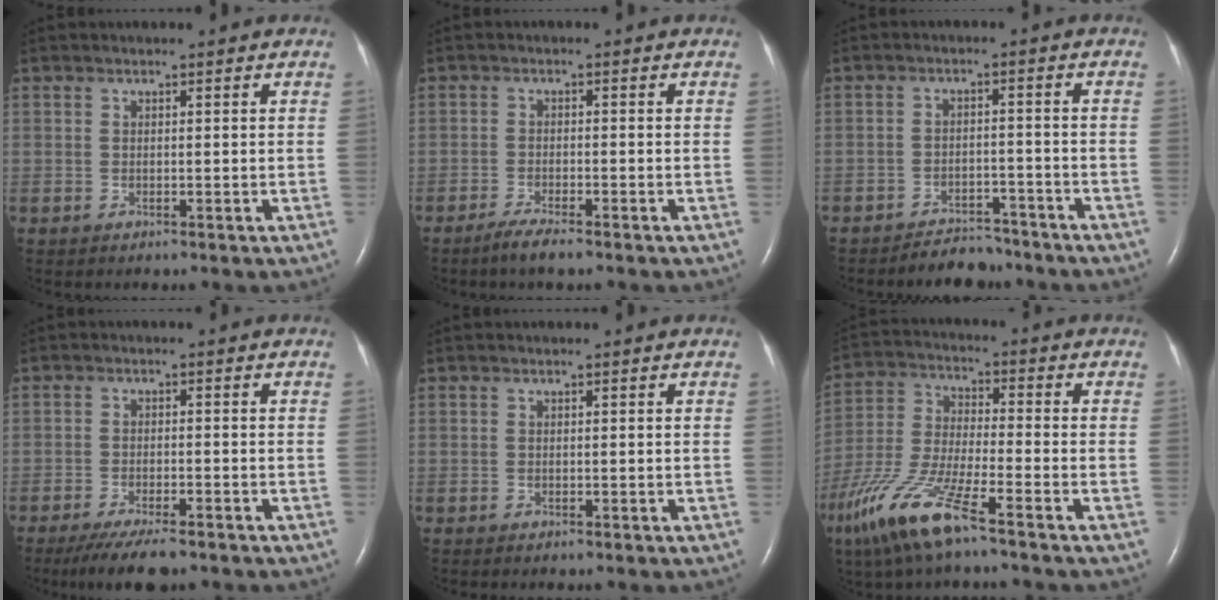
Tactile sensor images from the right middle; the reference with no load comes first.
{"total": 2.9, "force": [-2.3, 0.2, 1.8], "torque": [-0.043, -0.006, -0.044]}
{"total": 4.8, "force": [-4.5, 1.7, 0.3], "torque": [-0.005, 0.000, -0.070]}
{"total": 7.5, "force": [-6.0, 1.4, 4.2], "torque": [-0.070, -0.016, -0.098]}
{"total": 0.0}
{"total": 12.4, "force": [-7.8, 1.2, 9.5], "torque": [-0.217, -0.029, -0.157]}